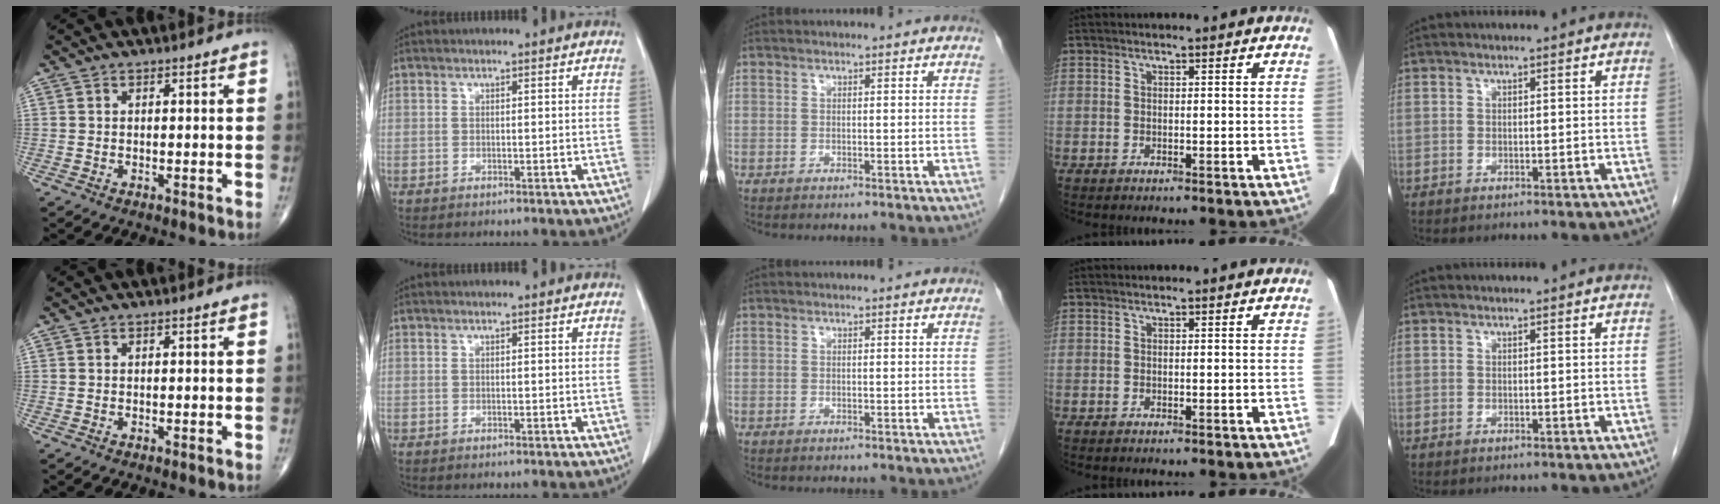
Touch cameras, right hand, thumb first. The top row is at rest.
{}